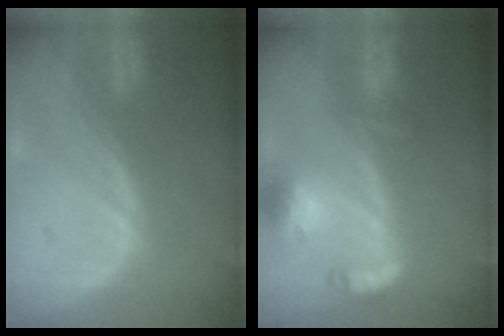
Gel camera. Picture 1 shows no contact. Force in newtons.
{"total": 6.5, "press": 6.3, "slide": 1.8}